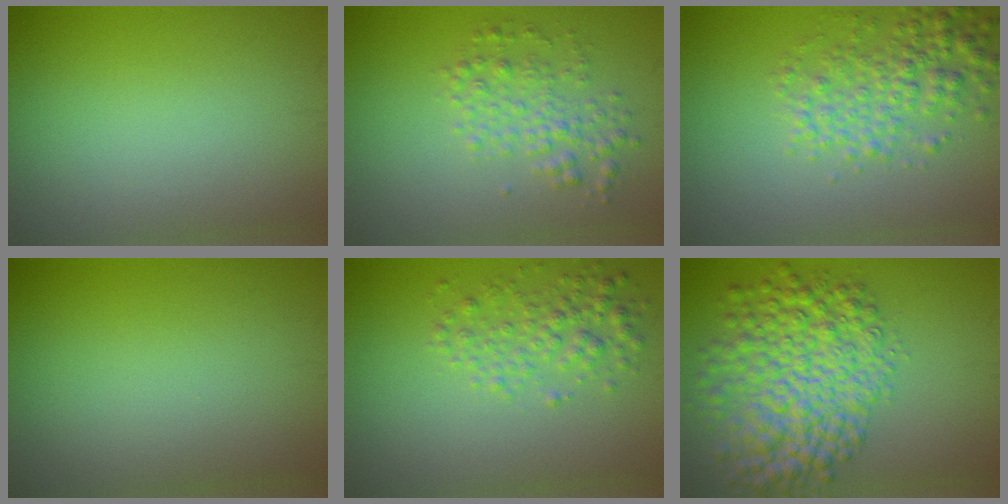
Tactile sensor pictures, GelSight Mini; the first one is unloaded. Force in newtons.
{"total": 2.9, "press": 2.9, "slide": 0.1}
{"total": 4.1, "press": 4.1, "slide": 0.1}
{"total": 0.0}
{"total": 2.8, "press": 2.8, "slide": 0.1}
{"total": 9.0, "press": 9.0, "slide": 0.2}